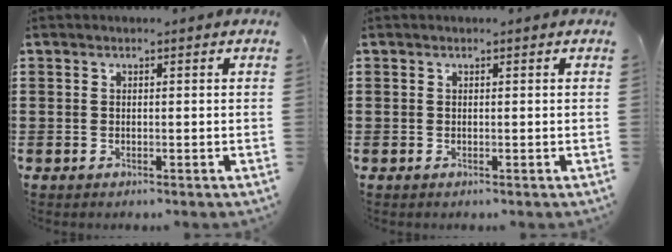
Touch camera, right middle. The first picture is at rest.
{"total": 0.0}